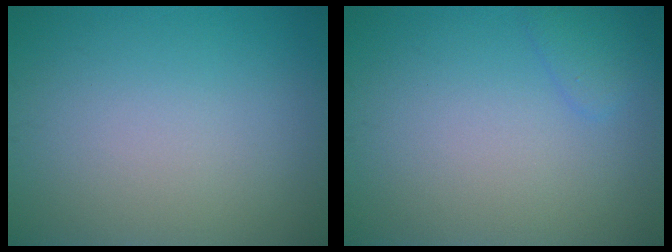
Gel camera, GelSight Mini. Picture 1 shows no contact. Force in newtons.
{"total": 1.3, "press": 1.3, "slide": 0.1}